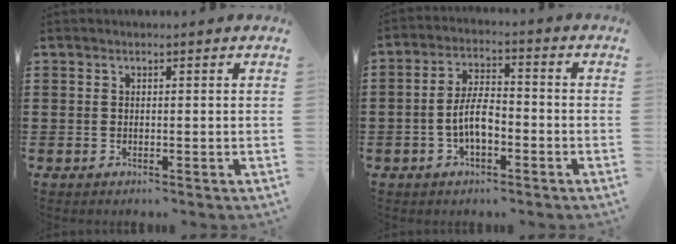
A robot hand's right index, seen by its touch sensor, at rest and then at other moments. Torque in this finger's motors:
{"motor_torque": [1.25, 0.88, 0.31, 0.14]}